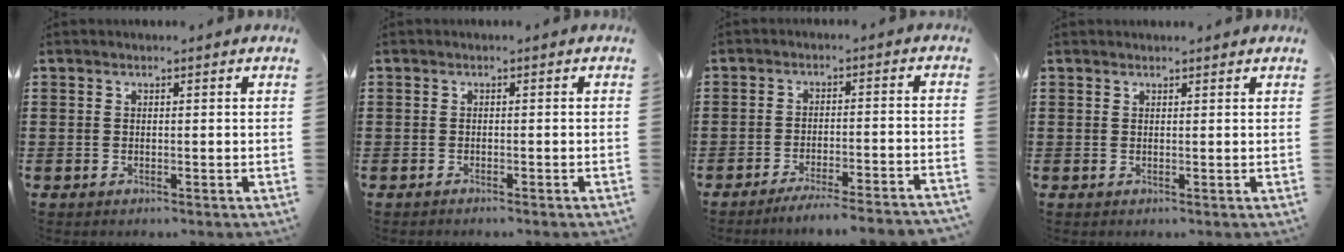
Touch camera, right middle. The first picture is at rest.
{"total": 0.6, "force": [-0.6, -0.1, 0.1], "torque": [-0.004, -0.003, -0.010]}
{"total": 3.8, "force": [-3.5, -0.6, 1.3], "torque": [-0.021, -0.007, -0.070]}
{"total": 0.6, "force": [0.6, 0.1, 0.0], "torque": [0.006, -0.003, 0.010]}